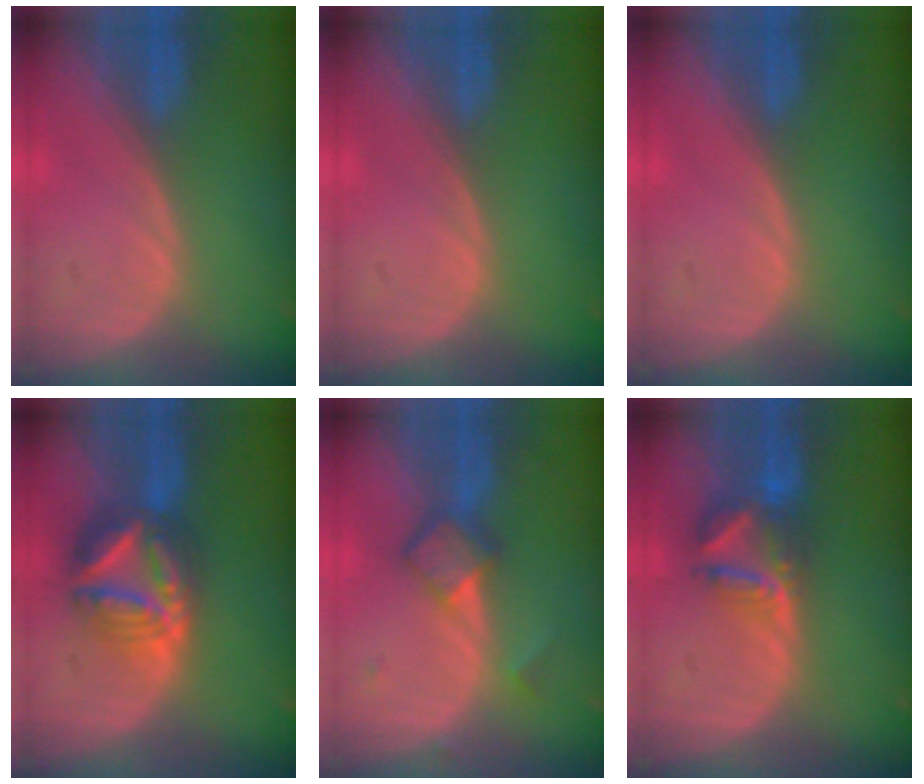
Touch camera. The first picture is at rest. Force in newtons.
{"total": 0.0}
{"total": 0.0}
{"total": 9.1, "press": 9.1, "slide": 0.9}
{"total": 6.0, "press": 5.2, "slide": 3.1}
{"total": 7.2, "press": 6.4, "slide": 3.2}